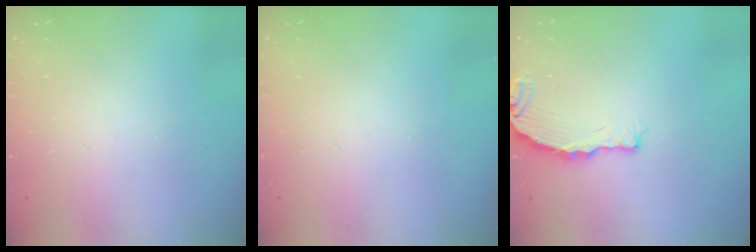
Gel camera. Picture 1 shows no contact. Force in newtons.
{"total": 0.0}
{"total": 6.4, "press": 6.4, "slide": 0.2}